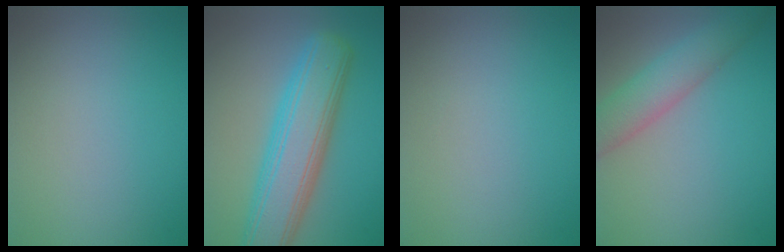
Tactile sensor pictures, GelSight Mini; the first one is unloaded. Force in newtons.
{"total": 8.3, "press": 8.3, "slide": 0.3}
{"total": 0.0}
{"total": 4.3, "press": 4.3, "slide": 0.2}